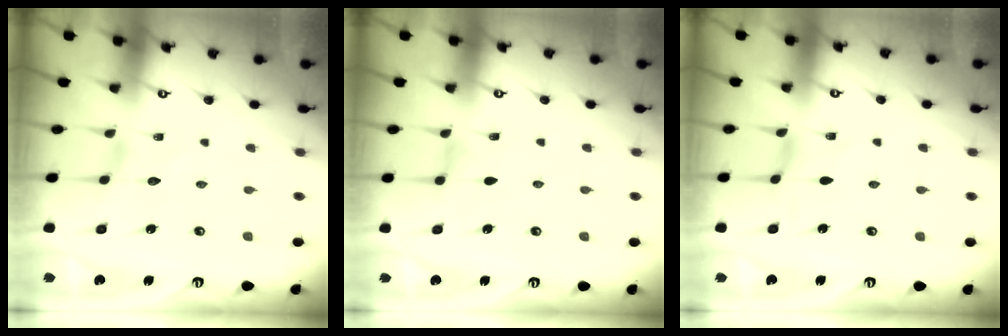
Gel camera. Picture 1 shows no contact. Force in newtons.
{"total": 1.8, "press": 1.7, "slide": 0.4}
{"total": 0.0}